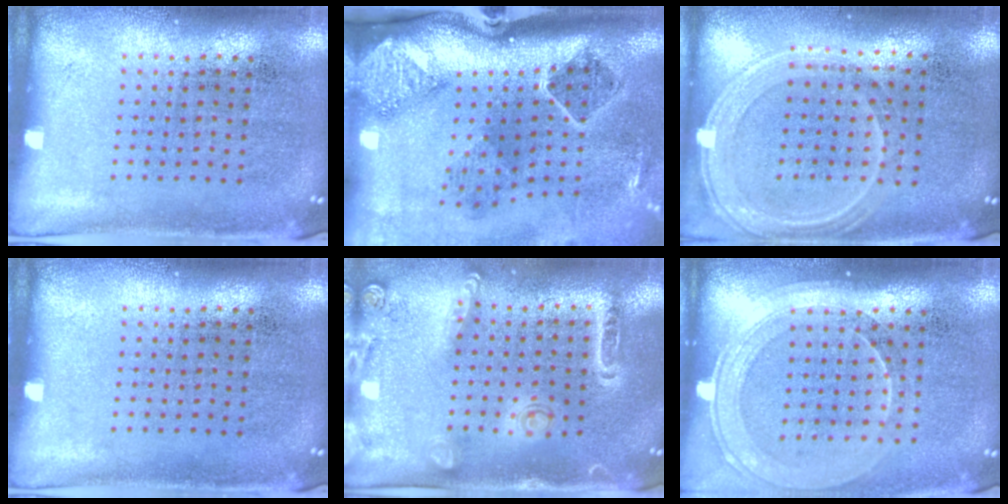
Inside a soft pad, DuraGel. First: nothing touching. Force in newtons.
{"total": 3.0, "press": 1.9, "slide": 2.3}
{"total": 1.2, "press": 1.2, "slide": 0.2}
{"total": 0.0}
{"total": 1.7, "press": 1.5, "slide": 0.8}
{"total": 1.8, "press": 1.6, "slide": 0.8}